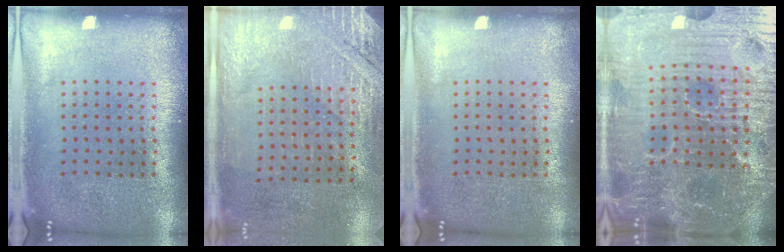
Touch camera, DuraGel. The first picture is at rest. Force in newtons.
{"total": 2.7, "press": 2.5, "slide": 1.1}
{"total": 0.0}
{"total": 6.6, "press": 6.1, "slide": 2.7}